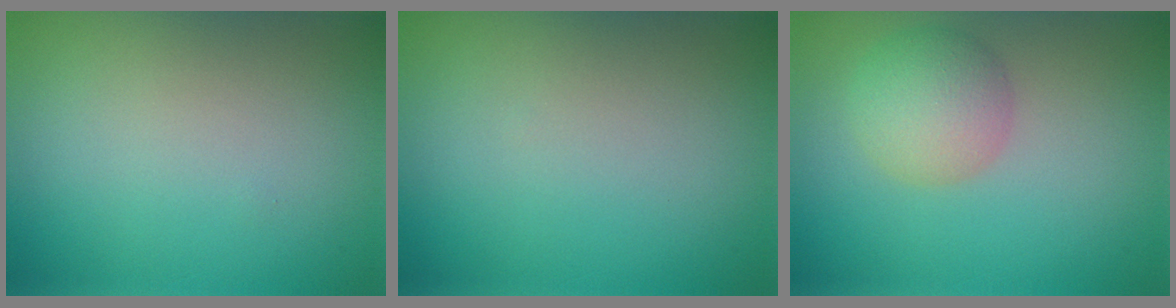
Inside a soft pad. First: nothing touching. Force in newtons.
{"total": 0.0}
{"total": 3.9, "press": 3.9, "slide": 0.2}